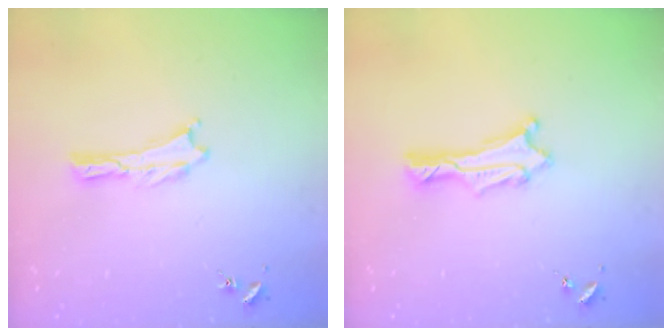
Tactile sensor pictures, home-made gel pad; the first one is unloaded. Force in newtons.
{"total": 1.3, "press": 1.3, "slide": 0.1}